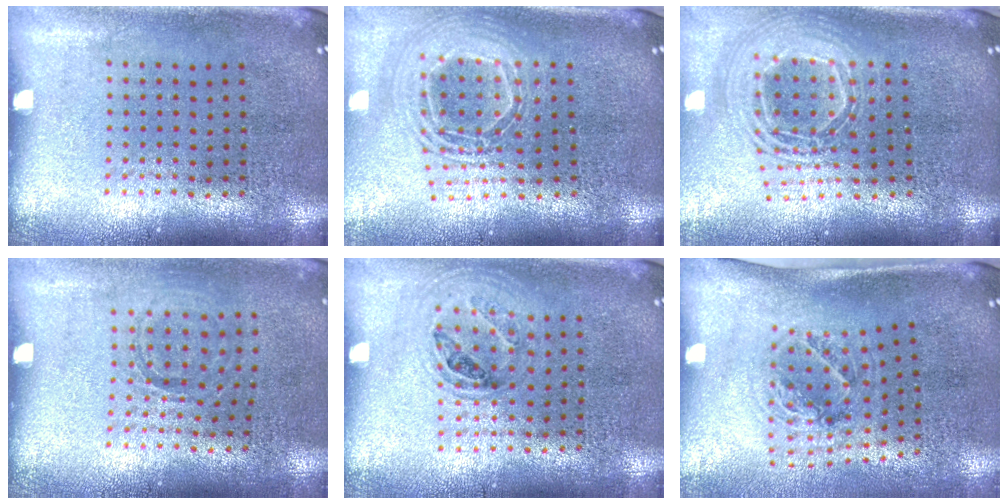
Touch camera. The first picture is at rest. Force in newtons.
{"total": 2.2, "press": 1.7, "slide": 1.3}
{"total": 2.3, "press": 1.8, "slide": 1.5}
{"total": 0.8, "press": 0.8, "slide": 0.1}
{"total": 0.9, "press": 0.9, "slide": 0.2}
{"total": 1.3, "press": 1.2, "slide": 0.6}